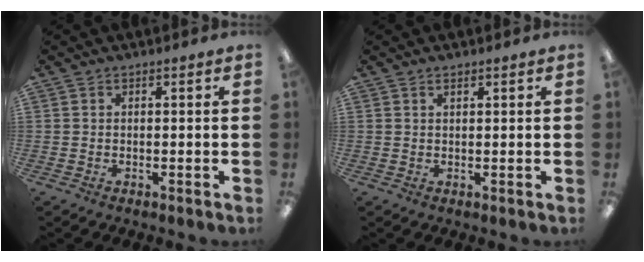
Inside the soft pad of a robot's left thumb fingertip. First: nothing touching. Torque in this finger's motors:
{"motor_torque": [-0.15, -0.01, -0.15, -0.16, 0.08]}